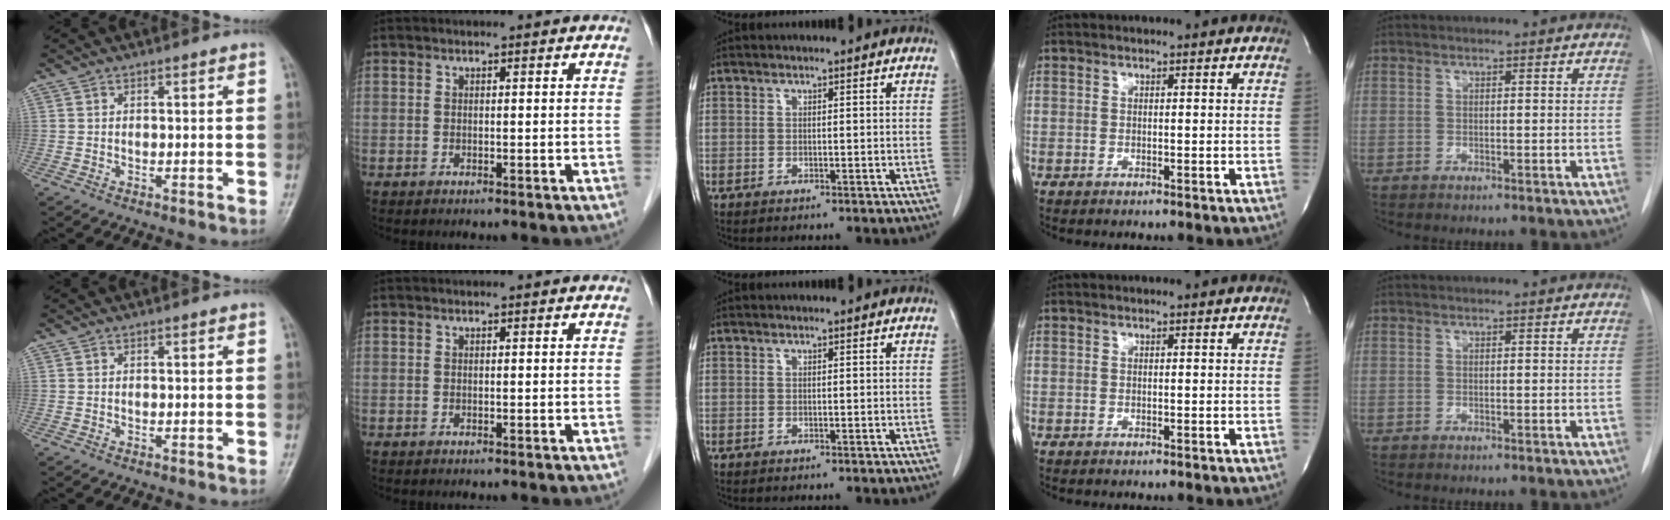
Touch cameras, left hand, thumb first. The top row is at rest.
{}